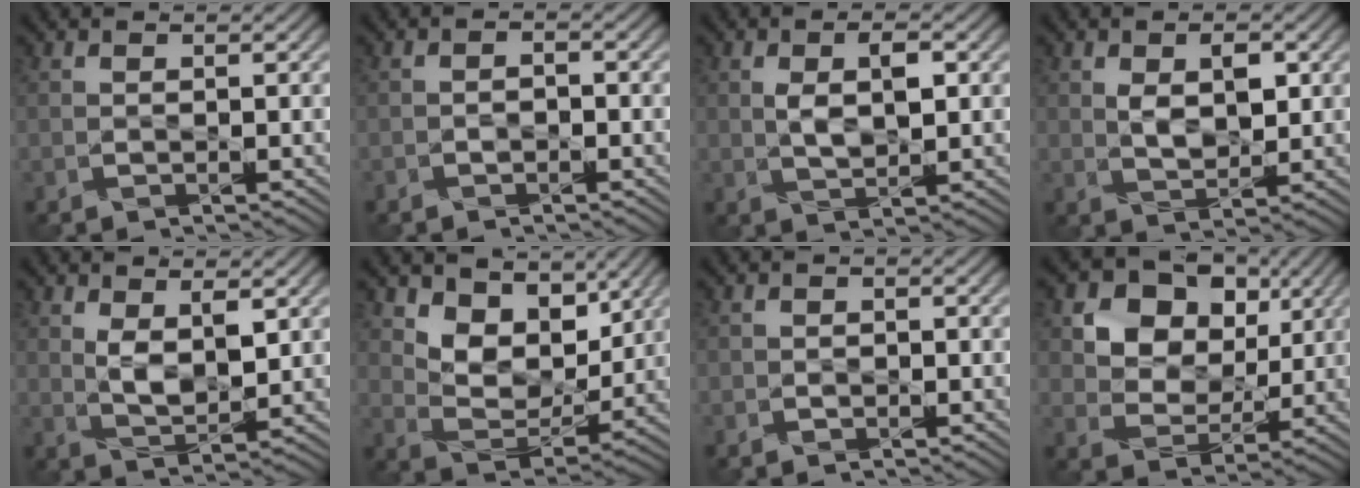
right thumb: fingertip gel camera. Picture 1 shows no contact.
{"total": 1.5, "force": [-0.9, 0.9, 0.7], "torque": [-0.013, 0.002, -0.019]}
{"total": 4.4, "force": [0.8, 2.2, 3.7], "torque": [-0.077, -0.003, 0.015]}
{"total": 4.5, "force": [1.0, 2.7, 3.5], "torque": [-0.066, -0.005, 0.021]}
{"total": 4.8, "force": [1.6, 2.3, 3.9], "torque": [-0.084, -0.008, 0.035]}
{"total": 8.3, "force": [5.0, 5.2, 4.1], "torque": [-0.089, -0.016, 0.084]}
{"total": 1.0, "force": [-0.4, 0.8, 0.3], "torque": [-0.003, -0.004, -0.008]}
{"total": 11.1, "force": [5.0, 8.3, 5.4], "torque": [-0.129, 0.001, 0.094]}